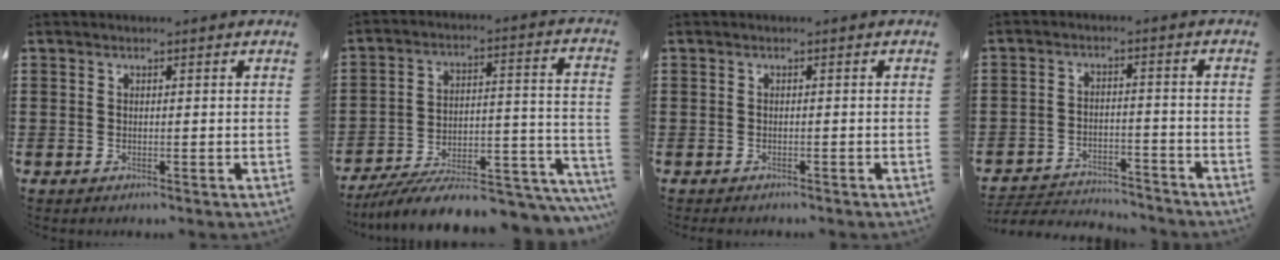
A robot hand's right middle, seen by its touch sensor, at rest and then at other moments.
{"total": 10.6, "force": [-9.3, 1.2, 4.9], "torque": [-0.068, 0.018, -0.176]}
{"total": 0.8, "force": [-0.8, 0.4, -0.1], "torque": [0.001, 0.001, -0.017]}
{"total": 3.9, "force": [-3.8, 0.9, 0.0], "torque": [-0.006, 0.004, -0.081]}